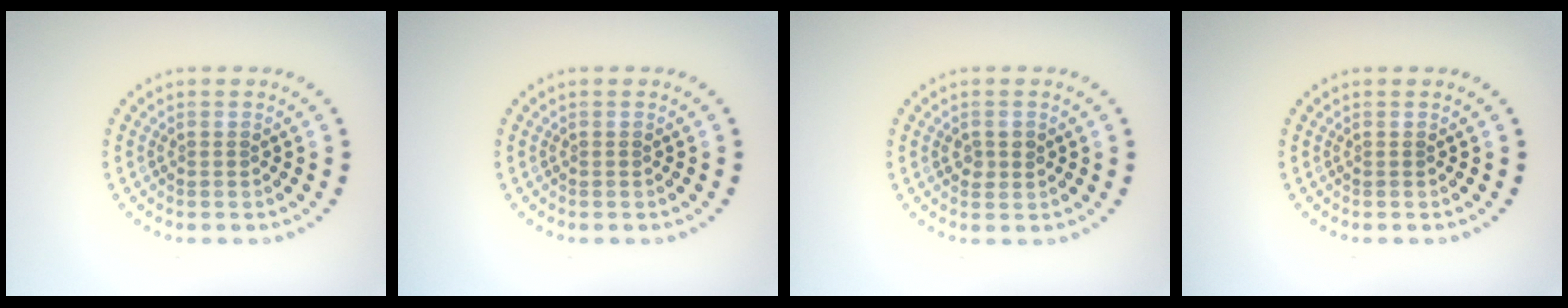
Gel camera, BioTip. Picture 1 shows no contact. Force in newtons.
{"total": 0.0}
{"total": 1.4, "press": 1.4, "slide": 0.2}
{"total": 0.0}